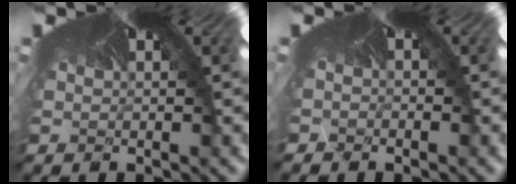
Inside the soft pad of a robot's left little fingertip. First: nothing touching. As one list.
[{"total": 1.8, "force": [-1.6, 0.9, 0.2], "torque": [-0.014, -0.028, -0.010]}]